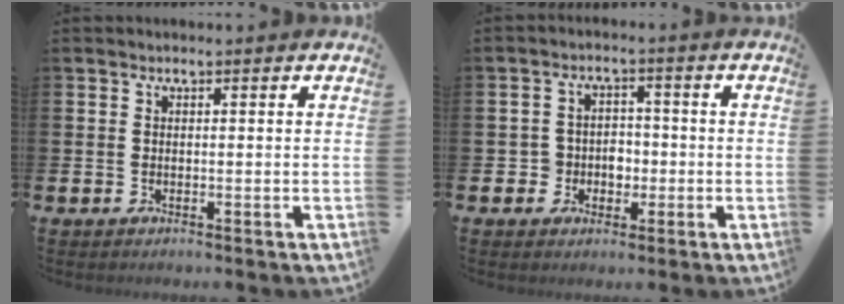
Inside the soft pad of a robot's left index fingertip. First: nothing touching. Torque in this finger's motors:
{"motor_torque": [0.10, 0.11, 0.06, 0.00]}